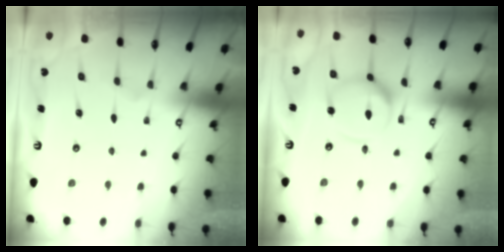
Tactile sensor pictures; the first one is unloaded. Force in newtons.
{"total": 10.3, "press": 10.3, "slide": 0.9}